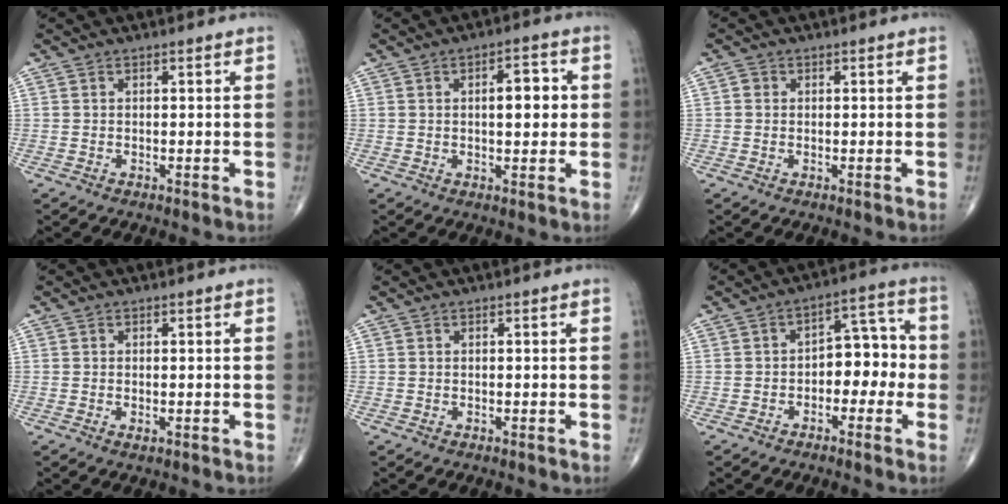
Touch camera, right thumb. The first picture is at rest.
{"total": 6.3, "force": [0.7, 2.8, 5.6], "torque": [-0.066, 0.004, 0.007]}
{"total": 1.0, "force": [0.1, 0.9, 0.3], "torque": [-0.001, 0.002, 0.000]}
{"total": 0.7, "force": [-0.2, 0.3, 0.6], "torque": [-0.009, -0.004, -0.005]}
{"total": 0.0}
{"total": 8.5, "force": [-1.7, 5.4, 6.4], "torque": [-0.054, 0.041, -0.035]}